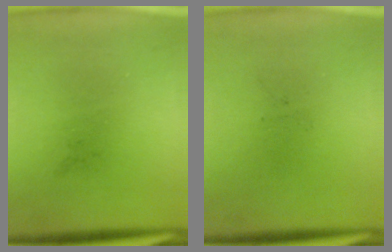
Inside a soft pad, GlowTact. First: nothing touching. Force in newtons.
{"total": 0.0}